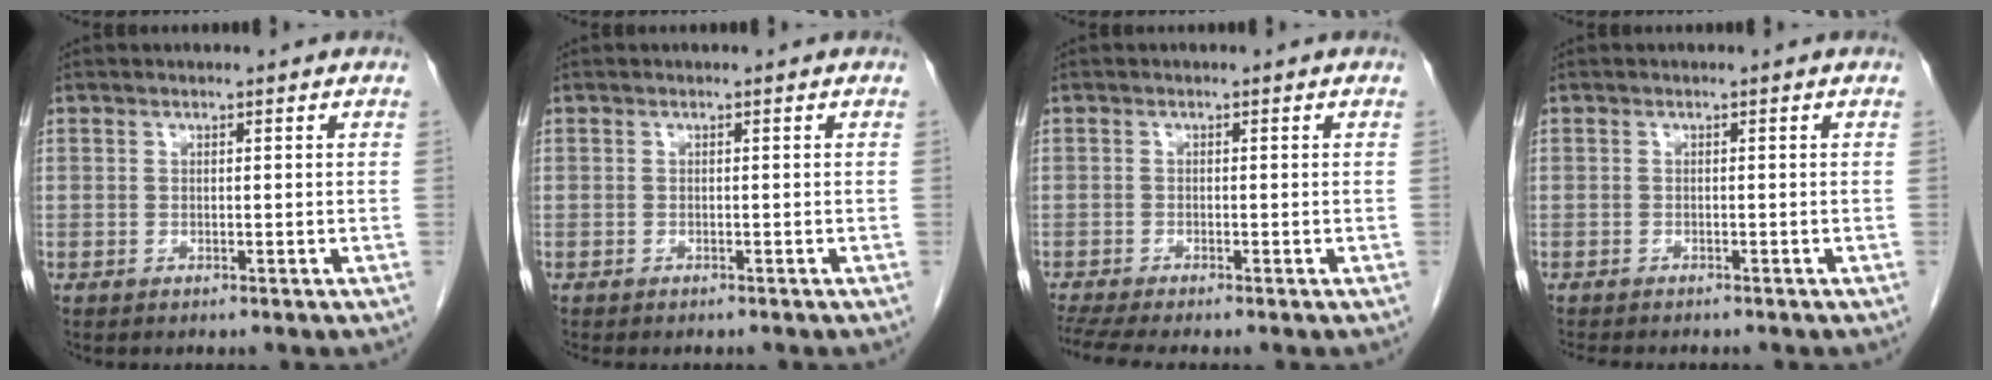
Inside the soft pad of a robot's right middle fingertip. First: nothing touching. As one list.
[{"total": 1.3, "force": [-1.2, 0.4, 0.4], "torque": [-0.009, -0.002, -0.015]}, {"total": 4.4, "force": [-3.8, -0.3, 2.2], "torque": [-0.039, -0.011, -0.068]}, {"total": 5.3, "force": [-4.7, 1.3, 2.2], "torque": [-0.025, -0.007, -0.065]}]